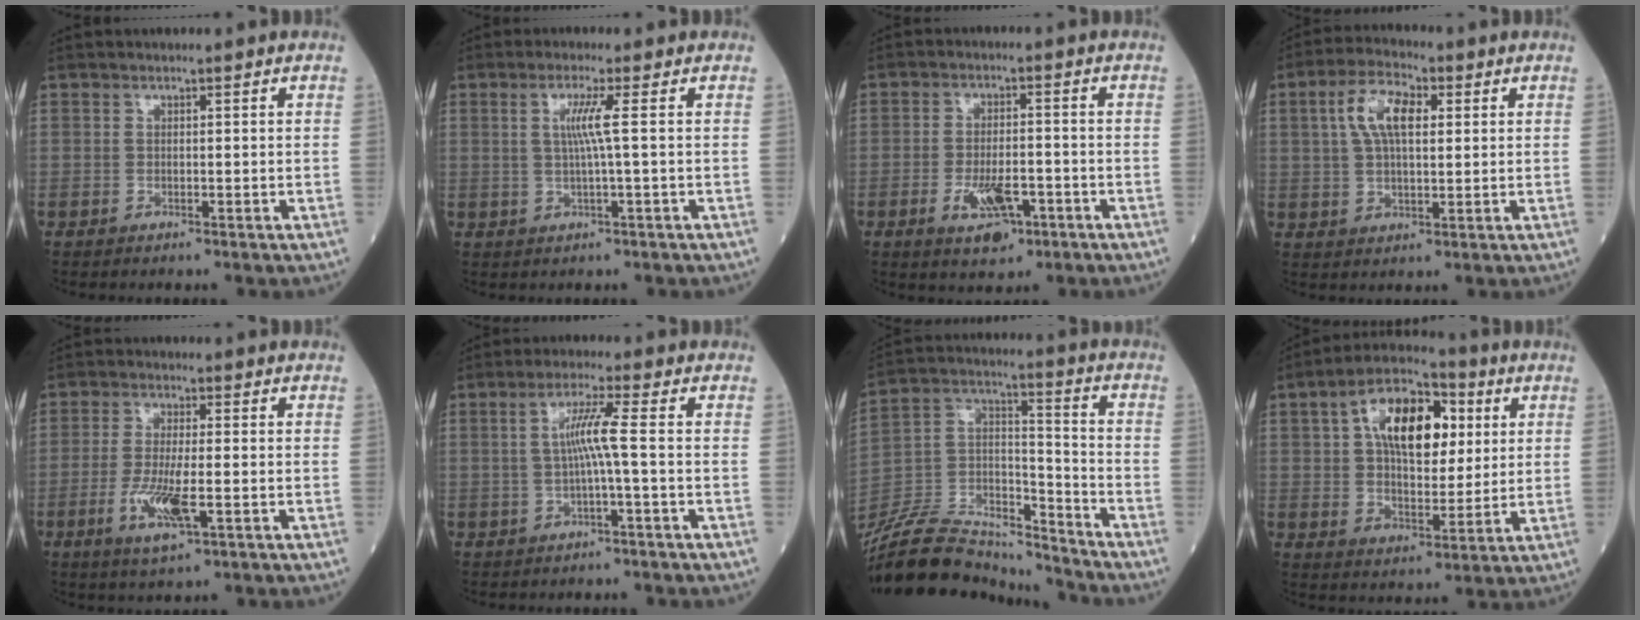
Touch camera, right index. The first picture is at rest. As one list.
[{"total": 3.7, "force": [0.6, -0.9, 3.6], "torque": [-0.074, 0.000, 0.010]}, {"total": 6.4, "force": [-2.9, 2.6, 5.0], "torque": [-0.094, -0.004, -0.041]}, {"total": 8.2, "force": [2.4, 3.4, 7.1], "torque": [-0.144, 0.019, 0.043]}, {"total": 6.9, "force": [-2.4, 1.0, 6.4], "torque": [-0.139, -0.015, -0.040]}, {"total": 4.8, "force": [-0.3, -0.9, 4.7], "torque": [-0.091, 0.009, -0.002]}, {"total": 21.2, "force": [-20.0, 3.8, 5.9], "torque": [-0.139, 0.020, -0.347]}, {"total": 14.4, "force": [4.3, 7.1, 11.8], "torque": [-0.207, 0.030, 0.069]}]